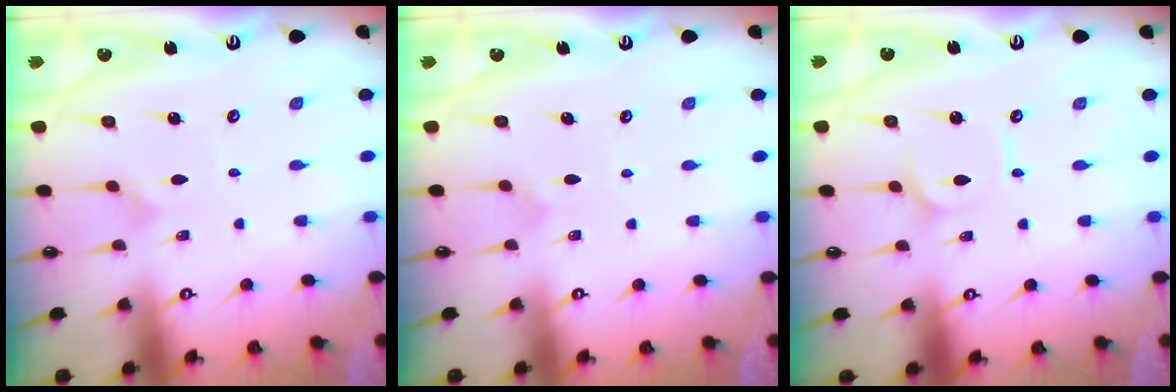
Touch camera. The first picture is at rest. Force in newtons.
{"total": 2.7, "press": 2.7, "slide": 0.3}
{"total": 2.4, "press": 2.4, "slide": 0.3}